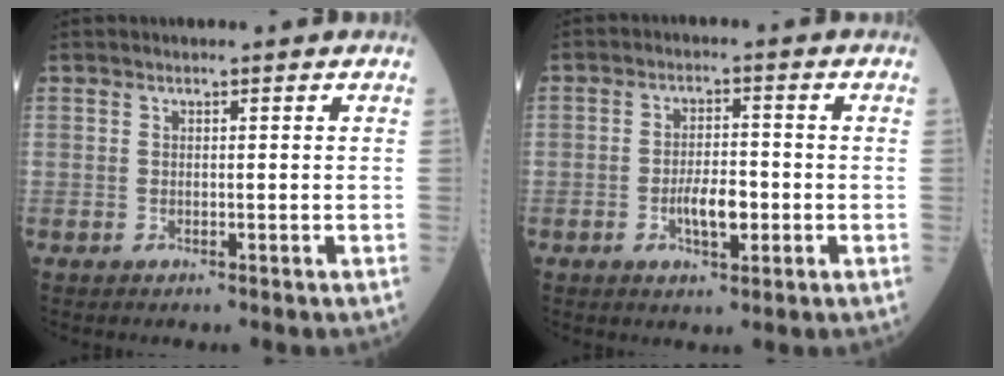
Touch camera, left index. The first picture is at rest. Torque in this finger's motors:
{"motor_torque": [0.51, 0.27, 0.15, 0.04]}